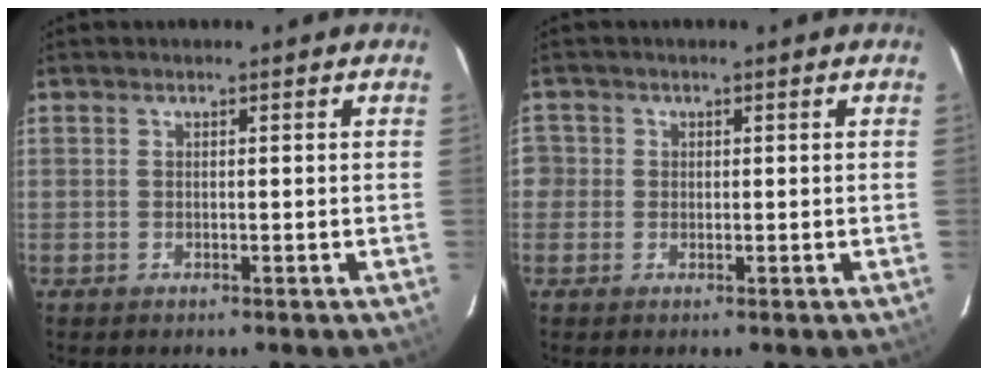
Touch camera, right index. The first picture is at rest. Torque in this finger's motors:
{"motor_torque": [0.43, 0.09, 0.04, 0.00]}